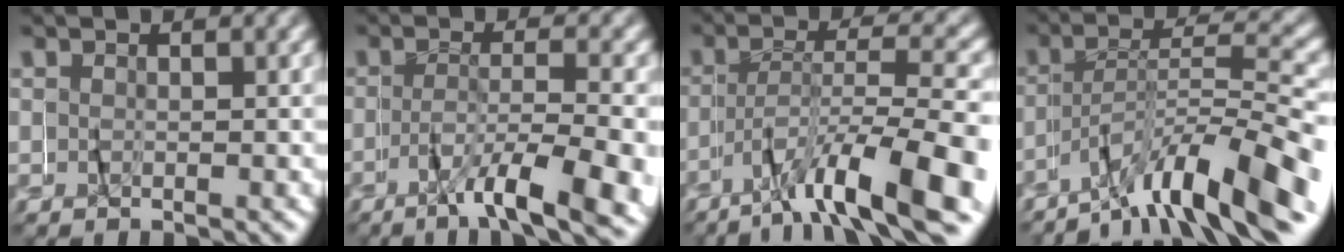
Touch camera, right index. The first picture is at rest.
{"total": 8.5, "force": [-5.6, 1.1, 6.3], "torque": [-0.094, -0.019, -0.085]}
{"total": 8.2, "force": [-5.7, 0.0, 5.9], "torque": [-0.100, -0.007, -0.086]}
{"total": 8.2, "force": [-6.6, -0.2, 4.9], "torque": [-0.086, 0.001, -0.106]}